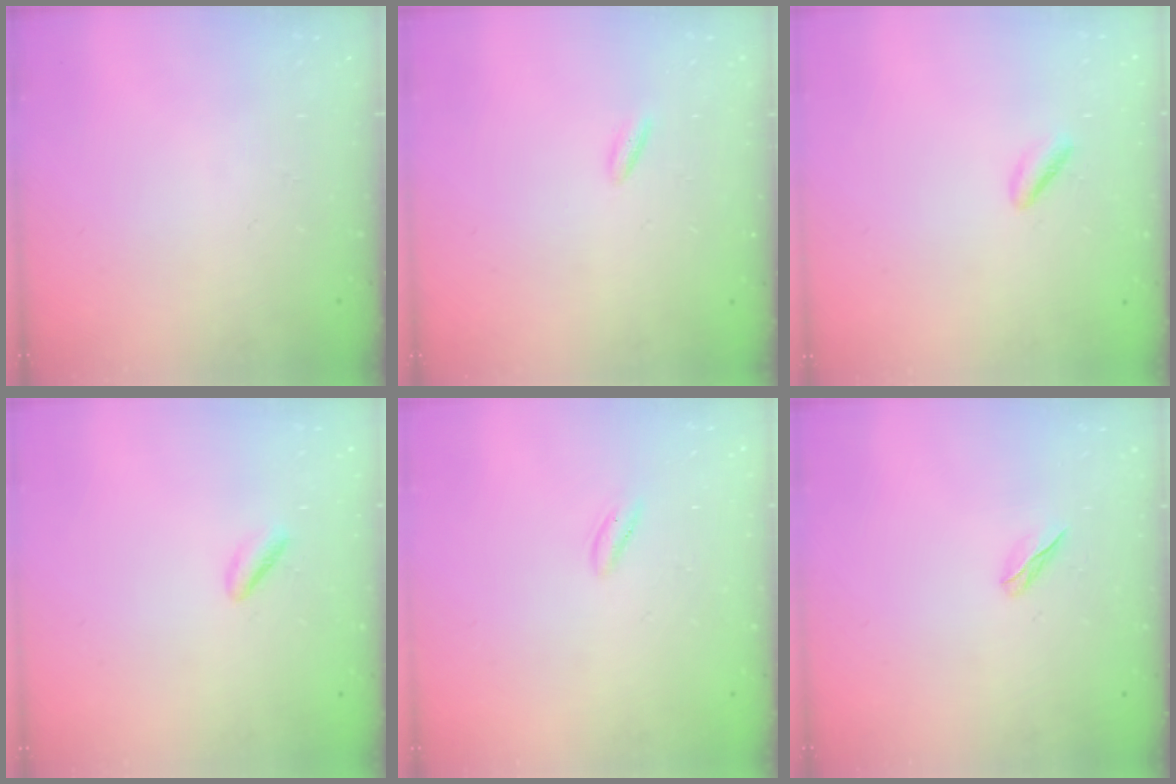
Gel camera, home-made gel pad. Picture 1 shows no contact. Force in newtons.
{"total": 2.3, "press": 2.2, "slide": 0.4}
{"total": 1.6, "press": 1.2, "slide": 1.1}
{"total": 1.6, "press": 1.2, "slide": 1.1}
{"total": 2.1, "press": 2.0, "slide": 0.7}
{"total": 2.6, "press": 2.5, "slide": 0.7}